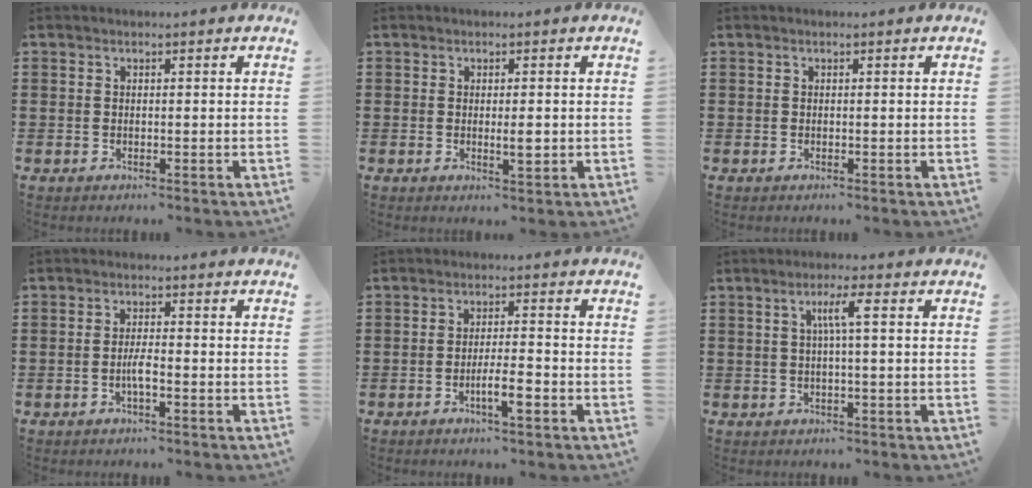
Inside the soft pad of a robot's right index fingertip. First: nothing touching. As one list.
[{"total": 2.6, "force": [-0.3, 0.6, 2.5], "torque": [-0.043, -0.002, -0.005]}, {"total": 0.0}, {"total": 2.6, "force": [-1.1, 0.6, 2.3], "torque": [-0.049, -0.001, -0.022]}, {"total": 4.5, "force": [-2.2, 0.6, 3.9], "torque": [-0.071, -0.003, -0.041]}, {"total": 3.8, "force": [0.6, 0.1, 3.8], "torque": [-0.073, 0.003, 0.005]}]